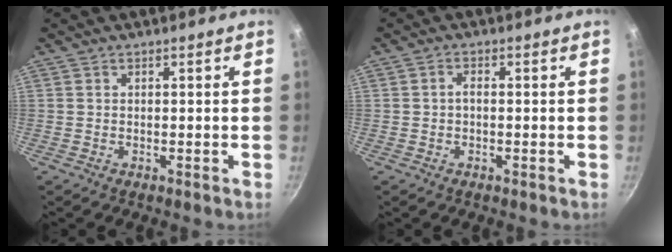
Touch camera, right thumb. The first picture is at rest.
{"total": 1.4, "force": [-0.2, 0.9, 1.1], "torque": [-0.020, 0.009, -0.004]}